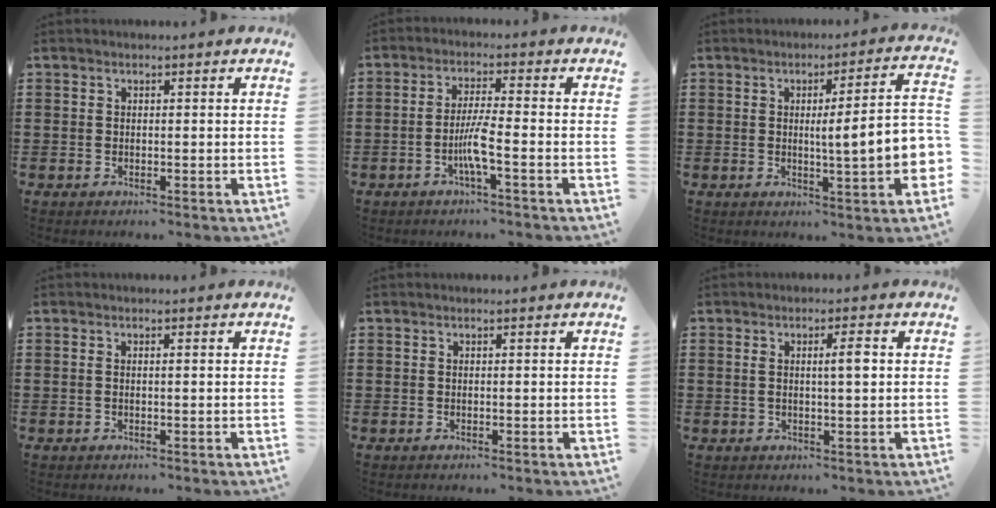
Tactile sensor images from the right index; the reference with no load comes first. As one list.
[{"total": 4.8, "force": [-1.7, 0.1, 4.4], "torque": [-0.093, -0.009, -0.036]}, {"total": 8.6, "force": [-0.4, 0.8, 8.5], "torque": [-0.132, -0.012, -0.013]}, {"total": 0.6, "force": [0.1, 0.0, 0.6], "torque": [-0.011, -0.003, 0.002]}, {"total": 0.0}, {"total": 3.1, "force": [0.7, 0.5, 3.0], "torque": [-0.056, 0.002, 0.009]}]